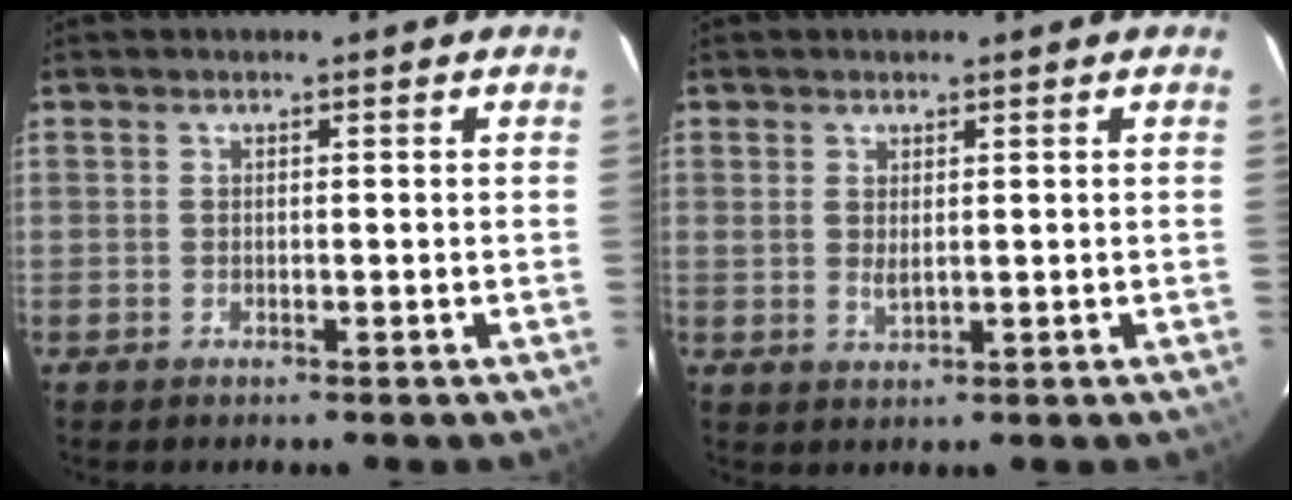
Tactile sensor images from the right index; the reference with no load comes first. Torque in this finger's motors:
{"motor_torque": [0.25, 0.03, 0.09, 0.01]}